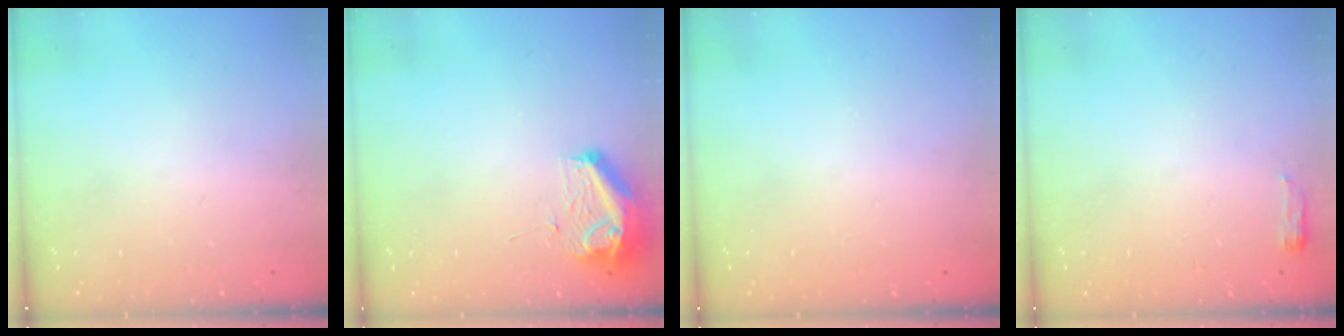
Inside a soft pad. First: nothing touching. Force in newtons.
{"total": 8.7, "press": 8.6, "slide": 1.0}
{"total": 0.0}
{"total": 3.3, "press": 3.2, "slide": 1.0}